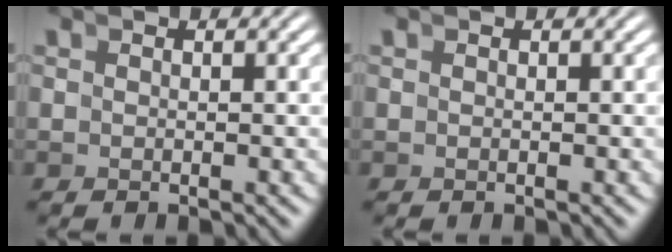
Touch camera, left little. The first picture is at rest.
{"total": 0.0}